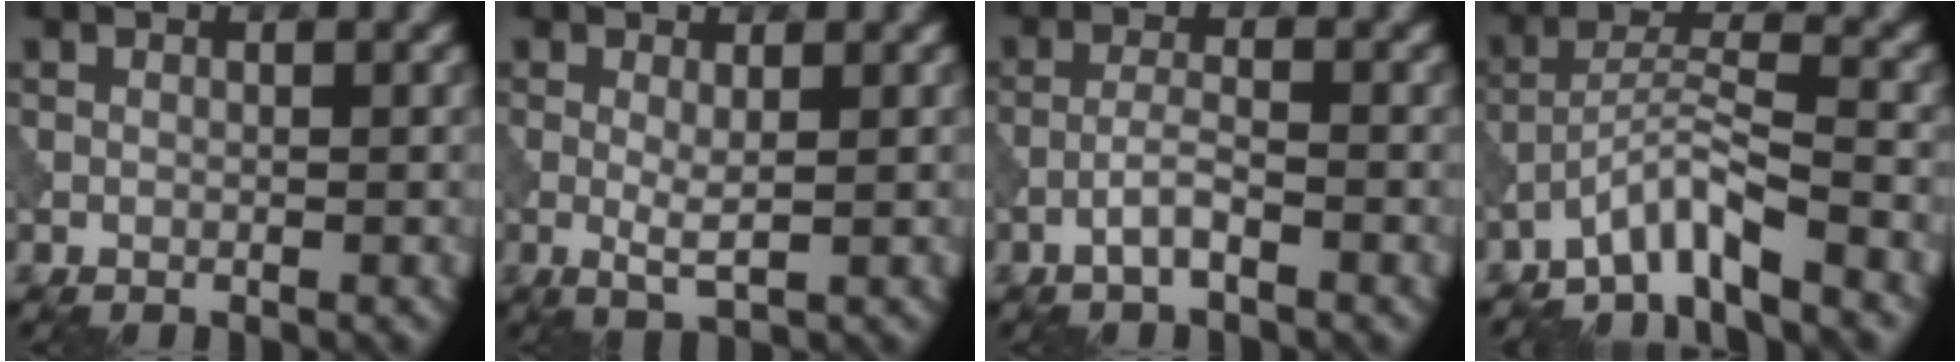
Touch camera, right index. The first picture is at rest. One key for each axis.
{"total": 1.8, "fx": 0.1, "fy": 0.3, "fz": 1.8, "tx": -0.035, "ty": -0.005, "tz": 0.002}
{"total": 2.1, "fx": -1.2, "fy": 0.4, "fz": 1.6, "tx": -0.034, "ty": 0.009, "tz": -0.029}
{"total": 4.4, "fx": -3.6, "fy": 0.3, "fz": 2.5, "tx": -0.047, "ty": 0.010, "tz": -0.078}